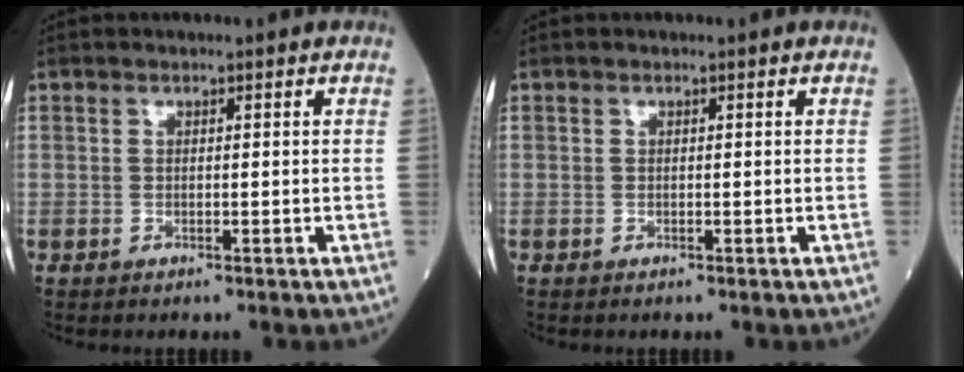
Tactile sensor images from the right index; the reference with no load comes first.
{"total": 0.0}